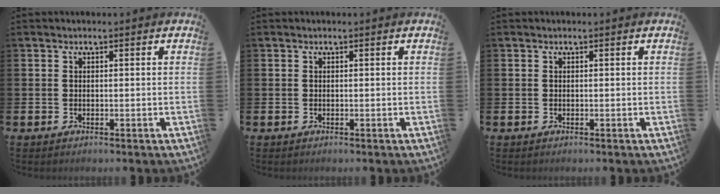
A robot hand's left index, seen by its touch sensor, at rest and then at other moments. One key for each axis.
{"total": 0.0}
{"total": 0.0}